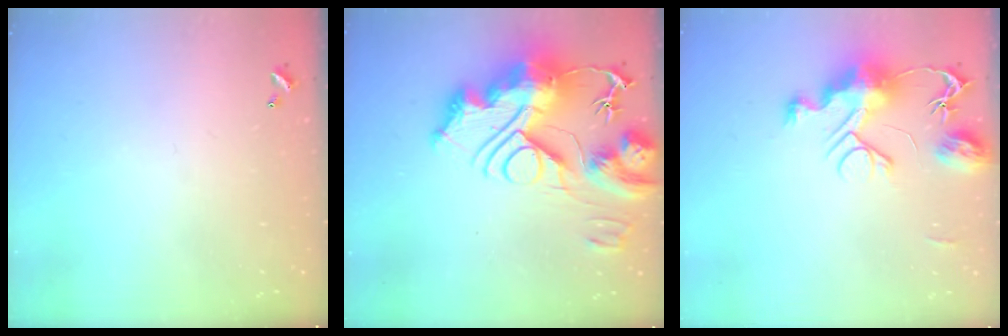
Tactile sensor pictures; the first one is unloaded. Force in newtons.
{"total": 0.5, "press": 0.5, "slide": 0.0}
{"total": 11.5, "press": 11.5, "slide": 1.2}